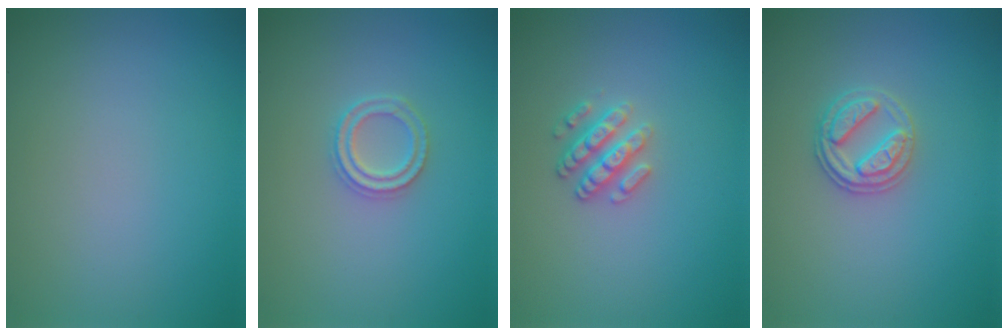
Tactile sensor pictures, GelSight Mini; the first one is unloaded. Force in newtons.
{"total": 2.2, "press": 2.2, "slide": 0.5}
{"total": 2.5, "press": 2.4, "slide": 0.8}
{"total": 2.7, "press": 2.6, "slide": 0.5}